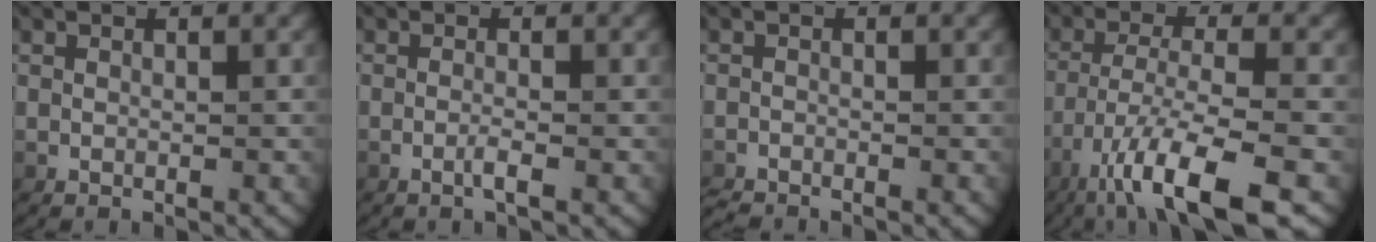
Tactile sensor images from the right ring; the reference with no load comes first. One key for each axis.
{"total": 1.3, "fx": -0.7, "fy": 0.2, "fz": 1.0, "tx": -0.026, "ty": -0.004, "tz": -0.015}
{"total": 1.3, "fx": -1.3, "fy": 0.0, "fz": 0.1, "tx": -0.012, "ty": -0.014, "tz": -0.017}
{"total": 8.3, "fx": -4.3, "fy": 2.8, "fz": 6.4, "tx": -0.136, "ty": -0.035, "tz": -0.047}